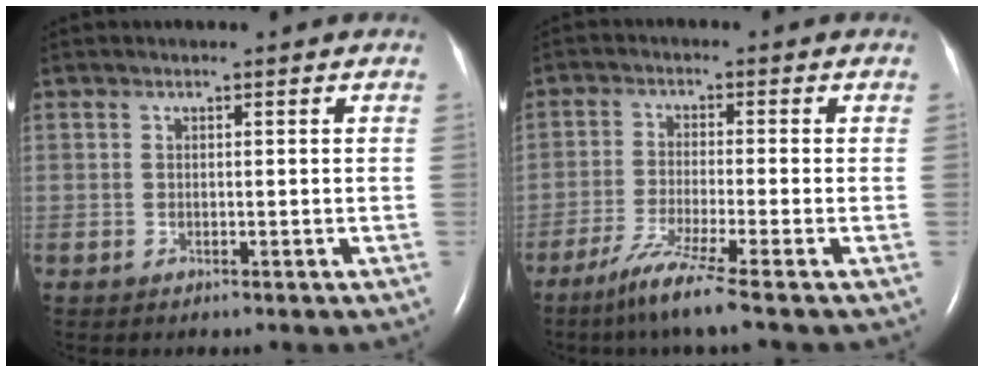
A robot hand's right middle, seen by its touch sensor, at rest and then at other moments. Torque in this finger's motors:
{"motor_torque": [0.84, -0.88, 0.15, 0.06]}